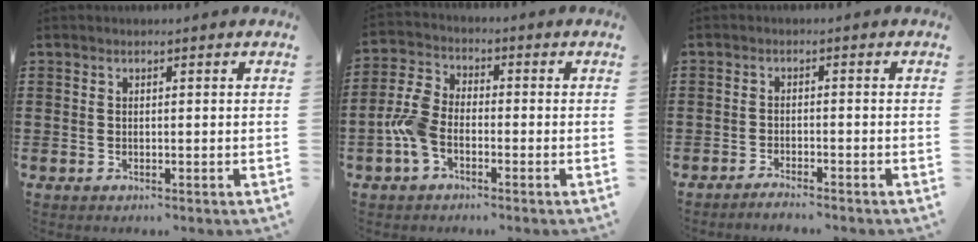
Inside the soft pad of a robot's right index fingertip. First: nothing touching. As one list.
[{"total": 6.2, "force": [-2.2, 3.6, 4.5], "torque": [-0.121, 0.001, -0.051]}, {"total": 1.8, "force": [-1.8, 0.0, 0.2], "torque": [-0.008, 0.005, -0.035]}]